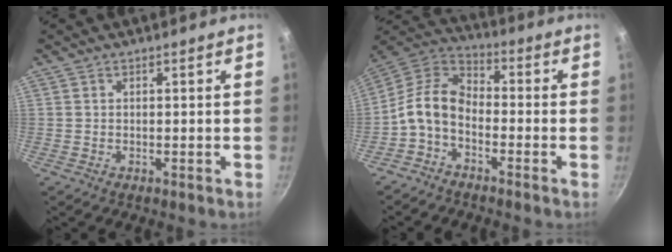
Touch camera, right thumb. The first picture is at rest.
{"total": 9.6, "force": [-3.3, 6.0, 6.7], "torque": [-0.130, 0.057, -0.082]}